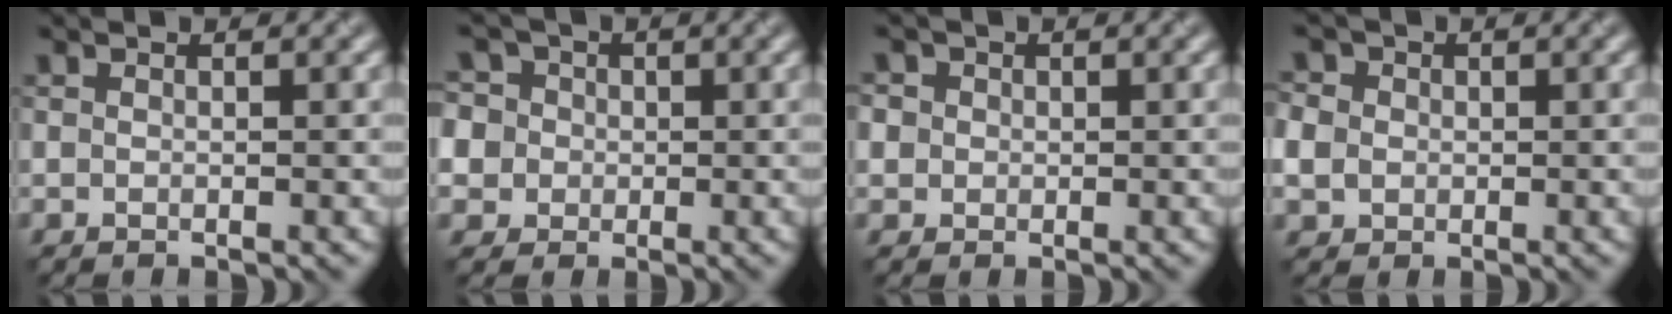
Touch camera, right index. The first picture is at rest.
{"total": 8.3, "force": [2.2, 7.3, 3.4], "torque": [-0.066, 0.042, -0.002]}
{"total": 3.5, "force": [1.3, 2.9, 1.3], "torque": [-0.019, 0.017, 0.008]}
{"total": 4.5, "force": [0.5, 4.0, 2.0], "torque": [-0.045, 0.024, -0.011]}